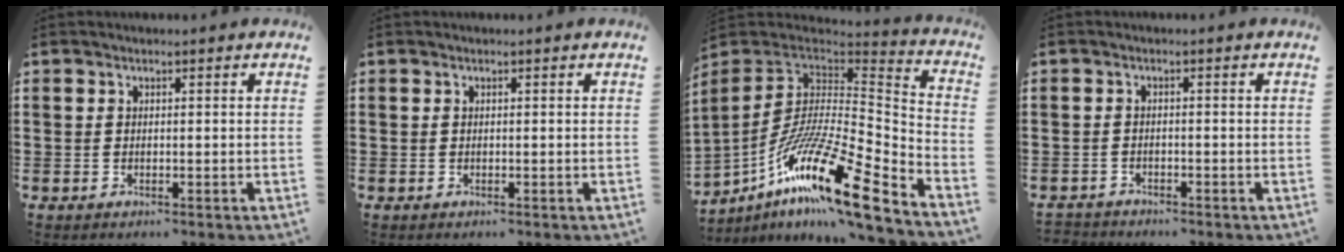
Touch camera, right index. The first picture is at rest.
{"total": 0.0}
{"total": 18.4, "force": [-10.6, 3.9, 14.6], "torque": [-0.285, 0.000, -0.200]}
{"total": 1.5, "force": [-1.5, 0.3, -0.2], "torque": [-0.002, 0.002, -0.035]}